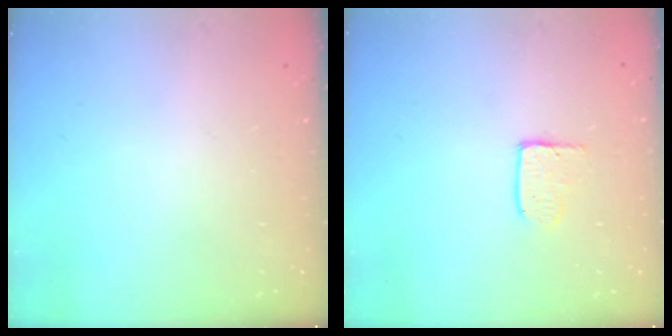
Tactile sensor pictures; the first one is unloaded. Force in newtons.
{"total": 4.0, "press": 4.0, "slide": 0.4}